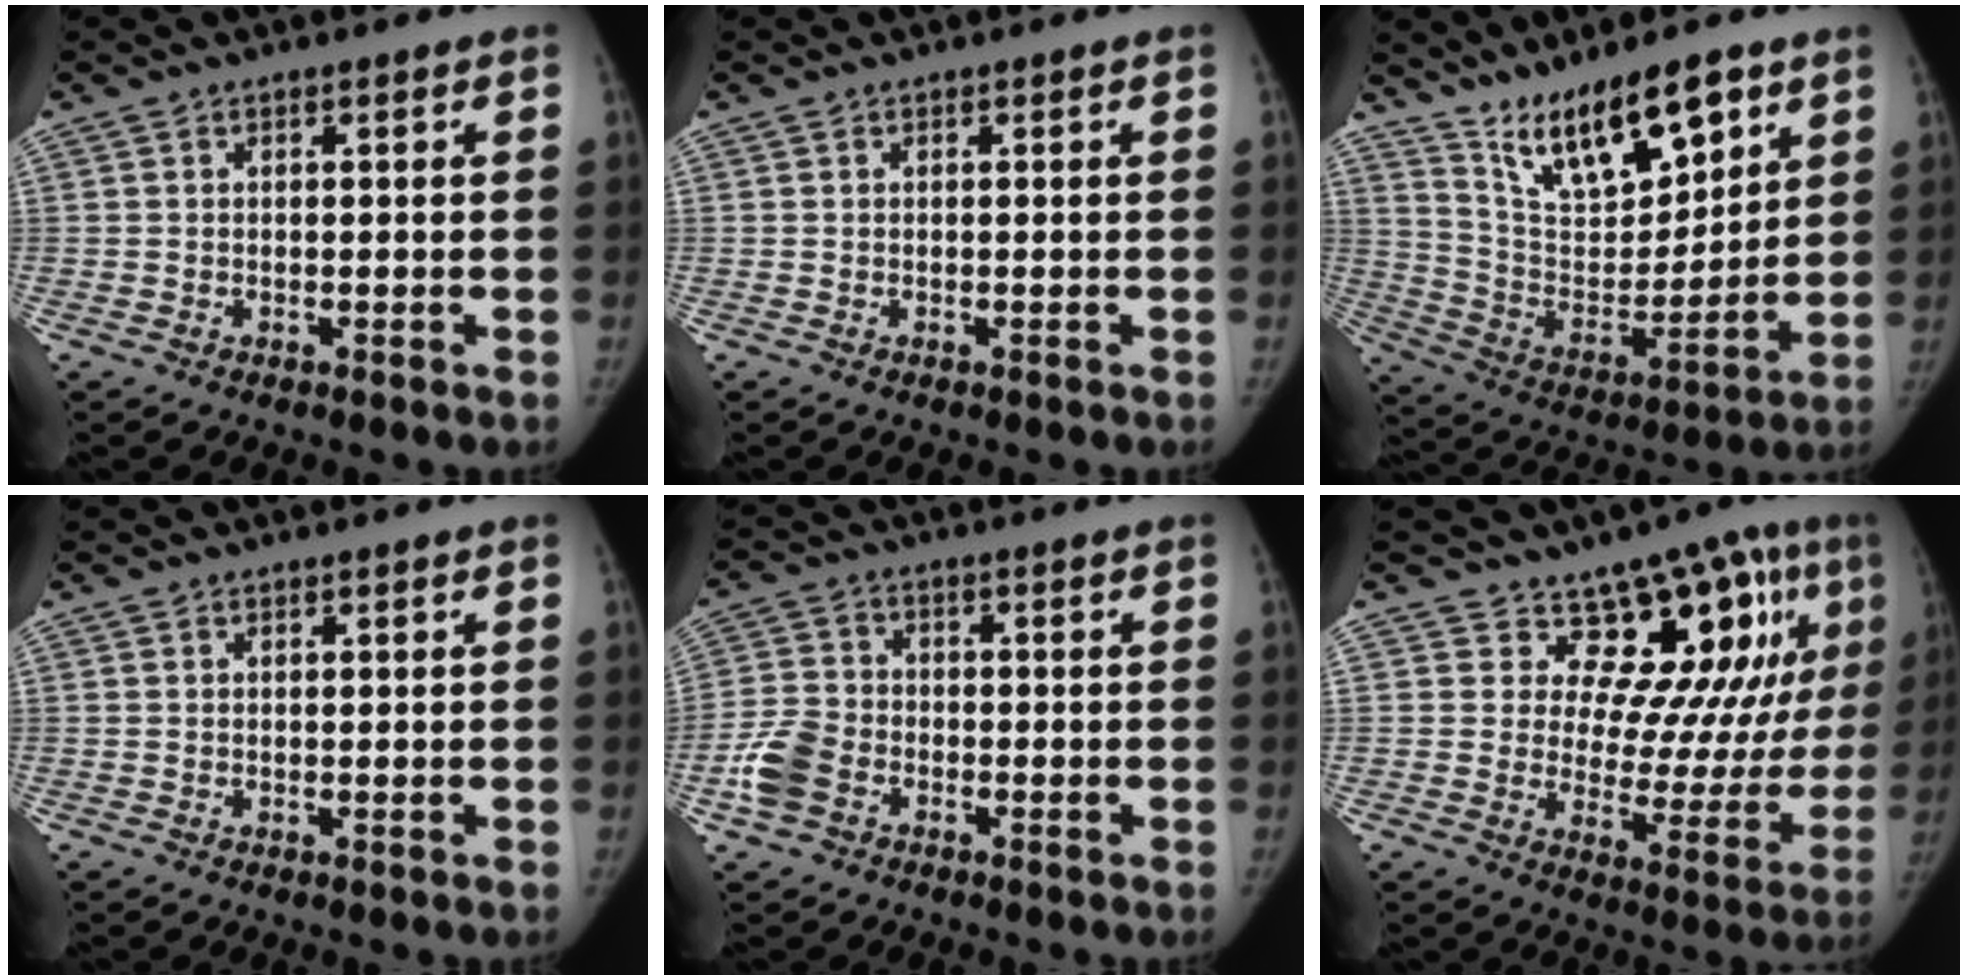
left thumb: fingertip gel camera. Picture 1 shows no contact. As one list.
[{"total": 0.0}, {"total": 17.0, "force": [11.5, 6.4, 10.8], "torque": [-0.136, -0.069, 0.215]}, {"total": 0.0}, {"total": 6.8, "force": [-3.0, 5.0, 3.6], "torque": [-0.076, 0.015, -0.061]}, {"total": 15.8, "force": [9.6, 7.4, 10.2], "torque": [-0.075, -0.060, 0.122]}]